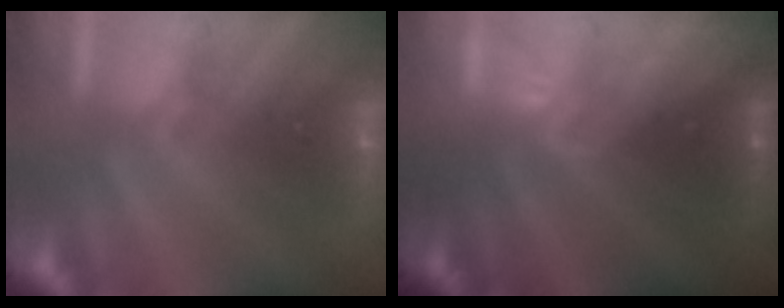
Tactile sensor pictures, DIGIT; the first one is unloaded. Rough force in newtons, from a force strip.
{"total": 1.6}